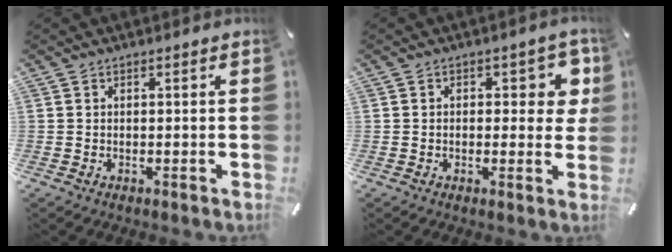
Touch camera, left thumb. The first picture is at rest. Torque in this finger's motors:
{"motor_torque": [0.25, -0.36, 0.03, 0.08, 0.01]}